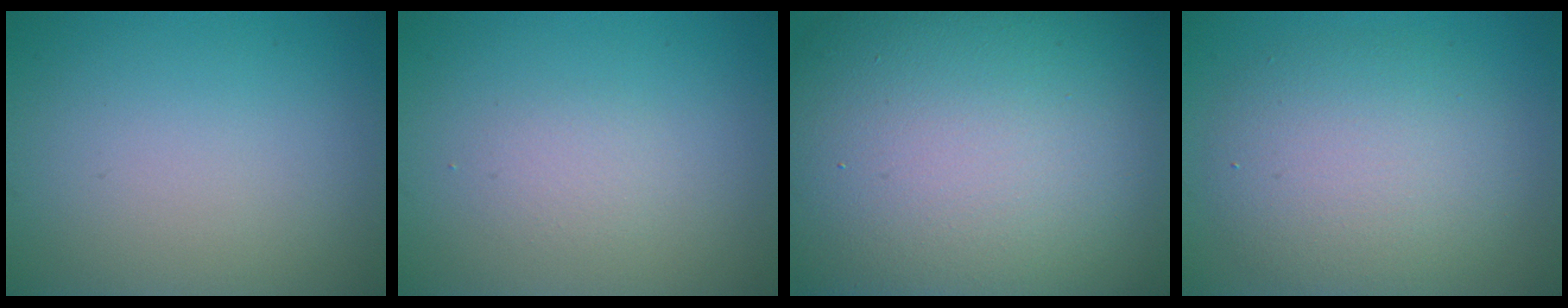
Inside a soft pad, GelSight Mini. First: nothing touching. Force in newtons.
{"total": 1.2, "press": 1.2, "slide": 0.0}
{"total": 21.9, "press": 21.9, "slide": 0.7}
{"total": 6.0, "press": 6.0, "slide": 0.5}